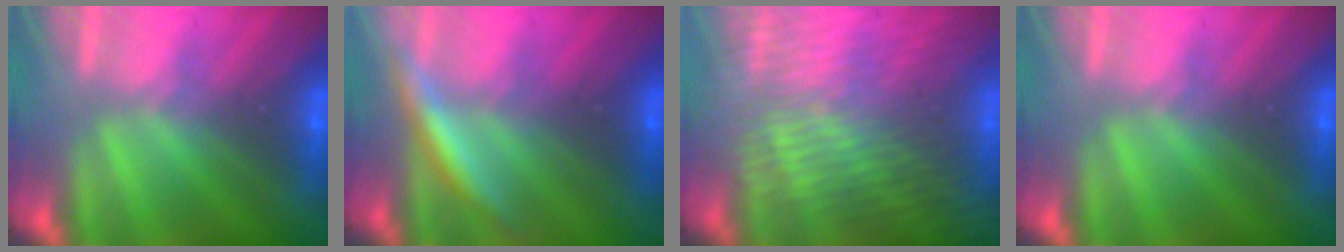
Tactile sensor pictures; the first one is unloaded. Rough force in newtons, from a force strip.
{"total": 3.4}
{"total": 9.4}
{"total": 0.0}